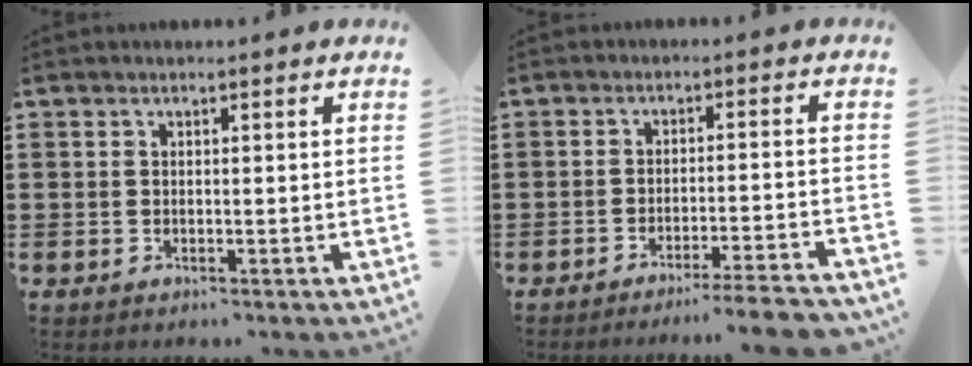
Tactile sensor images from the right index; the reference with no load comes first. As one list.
[{"total": 4.5, "force": [-4.0, -0.7, 2.0], "torque": [-0.032, -0.015, -0.077]}]